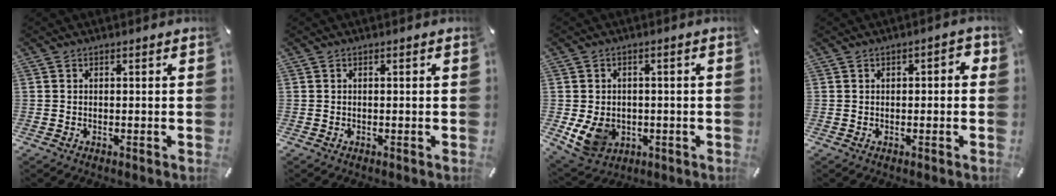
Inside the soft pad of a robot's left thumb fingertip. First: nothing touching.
{"total": 0.0}
{"total": 8.4, "force": [-1.5, 7.1, 4.3], "torque": [-0.097, 0.007, -0.027]}
{"total": 2.1, "force": [-0.5, 1.3, 1.5], "torque": [-0.017, 0.005, -0.013]}